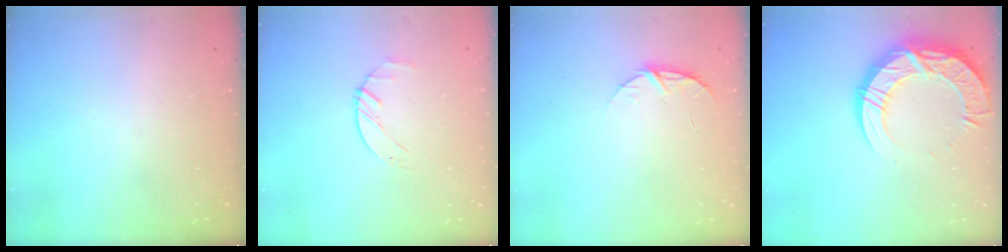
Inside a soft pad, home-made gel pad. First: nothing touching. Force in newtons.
{"total": 1.9, "press": 1.9, "slide": 0.3}
{"total": 6.1, "press": 6.1, "slide": 0.7}
{"total": 17.4, "press": 17.4, "slide": 1.3}